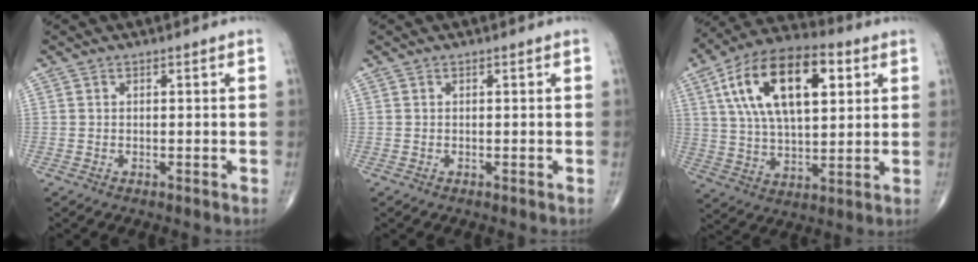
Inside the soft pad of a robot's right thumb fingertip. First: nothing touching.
{"total": 0.0}
{"total": 21.0, "force": [6.9, 10.3, 17.0], "torque": [-0.285, 0.000, 0.115]}